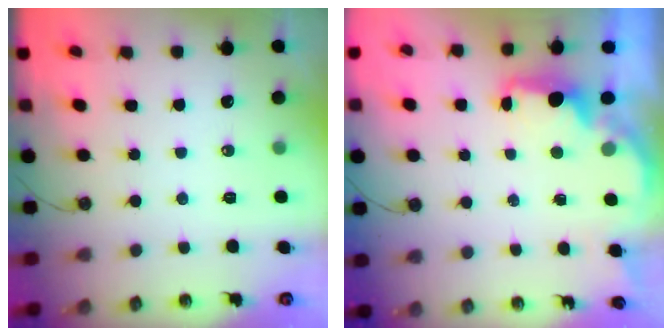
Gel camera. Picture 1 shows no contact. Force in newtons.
{"total": 2.4, "press": 2.3, "slide": 0.8}